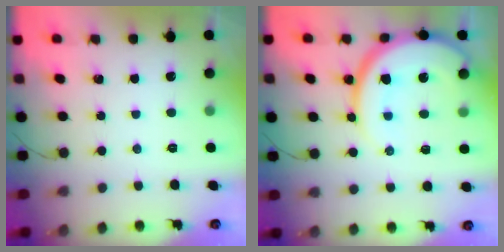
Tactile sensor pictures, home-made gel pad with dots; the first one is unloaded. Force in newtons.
{"total": 15.0, "press": 14.9, "slide": 1.2}